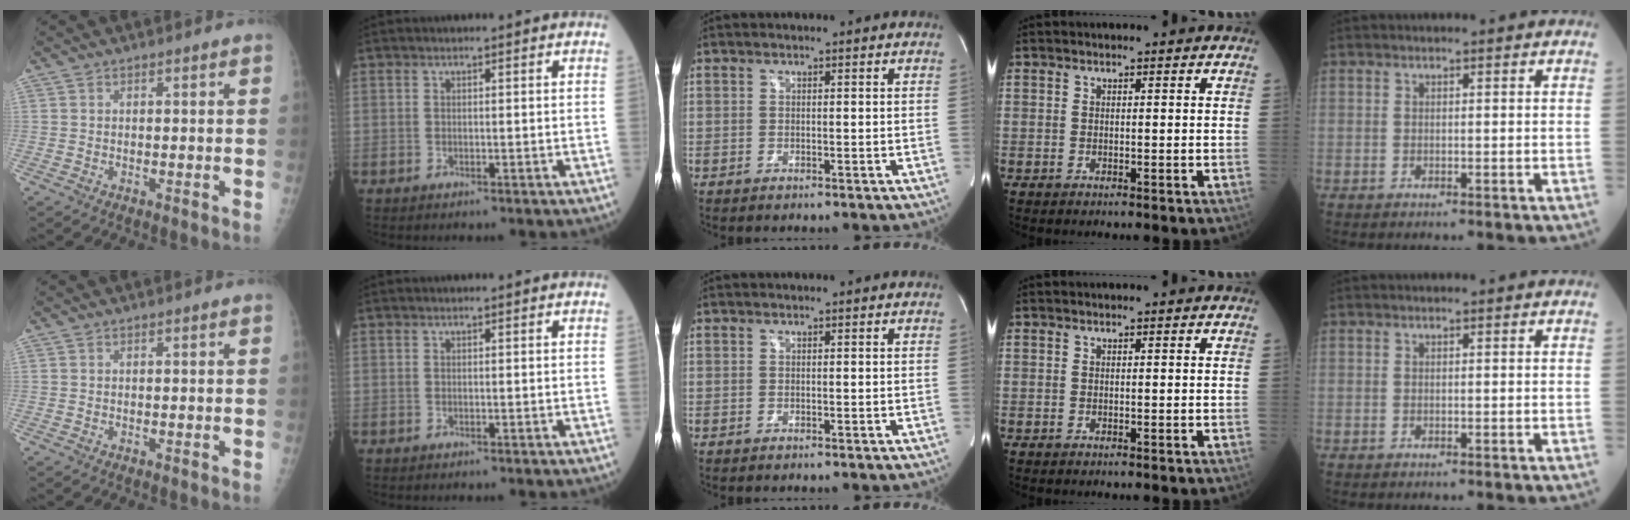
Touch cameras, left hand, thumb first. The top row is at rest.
{}